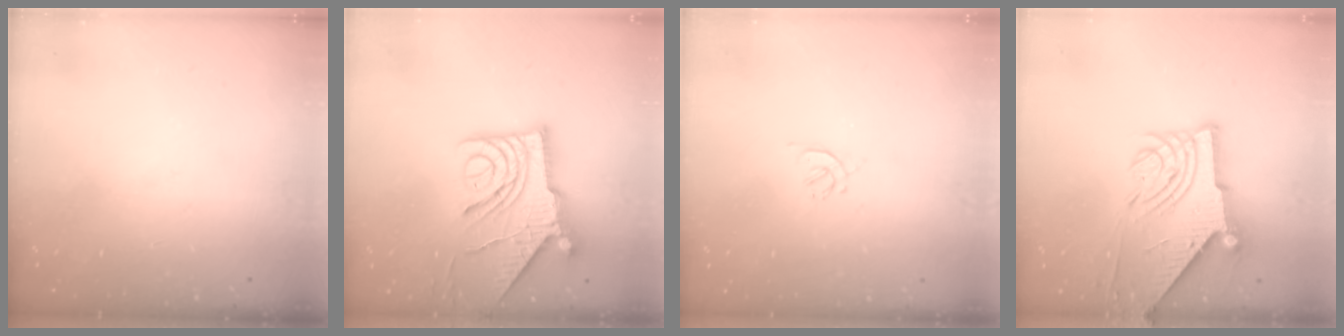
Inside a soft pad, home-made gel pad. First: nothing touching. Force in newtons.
{"total": 13.7, "press": 13.6, "slide": 1.5}
{"total": 1.2, "press": 1.2, "slide": 0.4}
{"total": 8.8, "press": 8.7, "slide": 1.1}